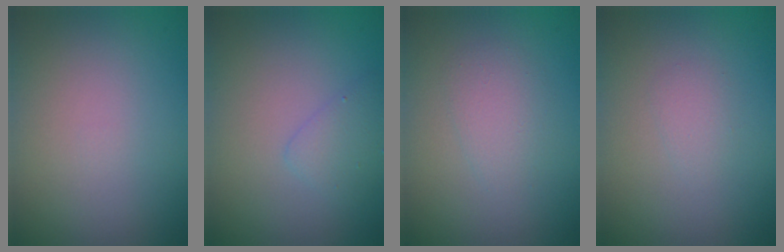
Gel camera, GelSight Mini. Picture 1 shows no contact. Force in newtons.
{"total": 1.7, "press": 1.6, "slide": 0.1}
{"total": 1.8, "press": 1.8, "slide": 0.1}
{"total": 0.9, "press": 0.9, "slide": 0.0}